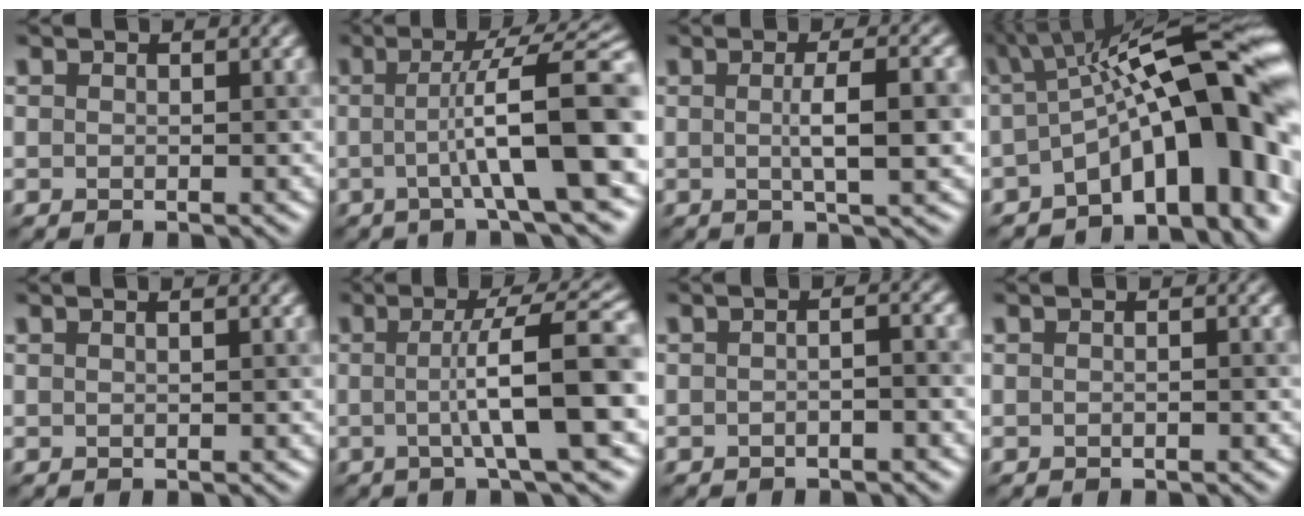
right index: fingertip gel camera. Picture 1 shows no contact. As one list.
[{"total": 10.9, "force": [-0.8, 2.0, 10.7], "torque": [-0.123, 0.012, -0.020]}, {"total": 4.8, "force": [-0.2, 1.0, 4.7], "torque": [-0.067, 0.008, -0.002]}, {"total": 15.4, "force": [-1.7, 5.6, 14.3], "torque": [-0.160, 0.030, -0.033]}, {"total": 1.7, "force": [0.8, 0.8, 1.3], "torque": [0.003, 0.002, -0.012]}, {"total": 9.4, "force": [-0.5, 1.7, 9.2], "torque": [-0.112, 0.008, -0.010]}, {"total": 2.1, "force": [-0.5, 0.7, 1.8], "torque": [-0.016, 0.003, -0.021]}, {"total": 1.1, "force": [-0.1, 0.5, 0.9], "torque": [-0.005, -0.007, -0.013]}]